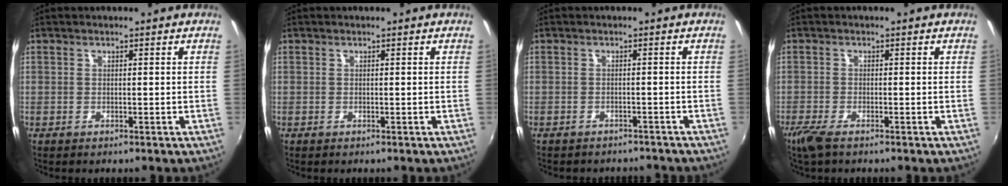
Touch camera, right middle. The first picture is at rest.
{"total": 0.0}
{"total": 5.7, "force": [-5.2, 1.8, 1.6], "torque": [-0.038, -0.013, -0.066]}
{"total": 3.7, "force": [-2.7, 0.8, 2.4], "torque": [-0.061, -0.013, -0.054]}